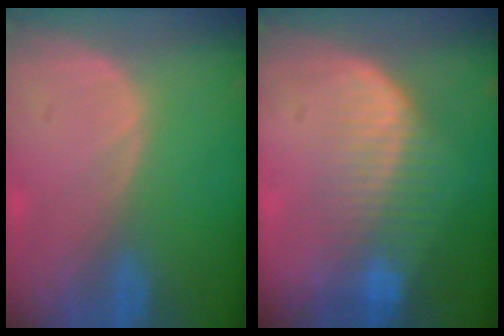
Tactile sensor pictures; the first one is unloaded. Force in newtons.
{"total": 7.8, "press": 6.9, "slide": 3.7}